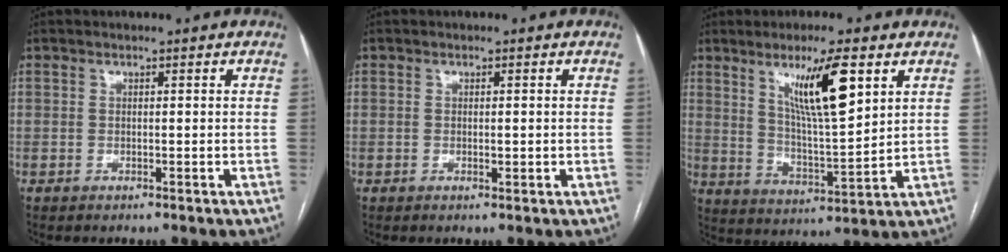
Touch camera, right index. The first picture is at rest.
{"total": 1.0, "force": [-0.1, 0.3, 0.9], "torque": [-0.015, -0.002, 0.001]}
{"total": 11.4, "force": [5.5, 1.0, 9.9], "torque": [-0.176, -0.007, 0.101]}